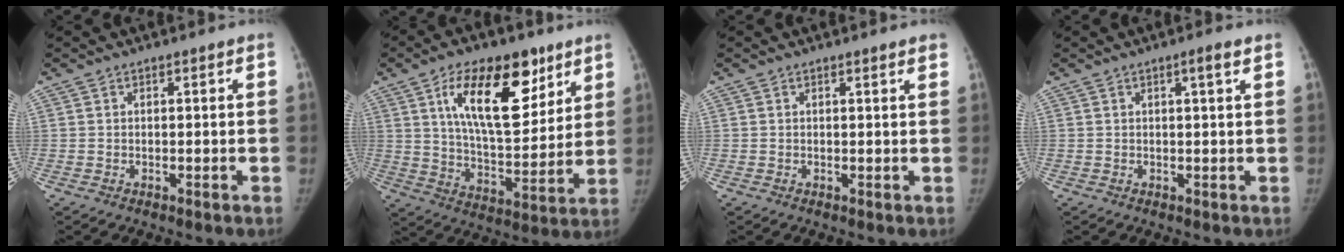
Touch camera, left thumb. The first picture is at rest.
{"total": 19.6, "force": [9.4, 9.4, 14.4], "torque": [-0.185, -0.045, 0.163]}
{"total": 1.8, "force": [1.6, 0.1, 1.0], "torque": [-0.010, -0.004, 0.014]}
{"total": 2.0, "force": [1.0, -0.1, 1.7], "torque": [-0.030, -0.004, 0.015]}